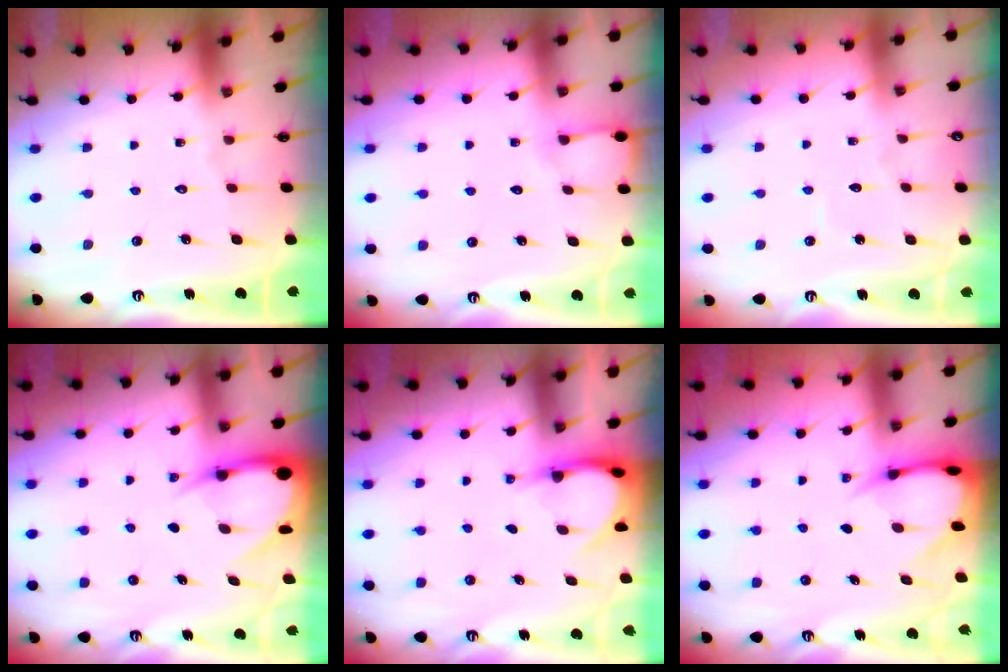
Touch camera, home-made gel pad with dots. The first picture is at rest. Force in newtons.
{"total": 3.5, "press": 3.5, "slide": 0.5}
{"total": 2.5, "press": 2.4, "slide": 0.3}
{"total": 5.8, "press": 5.8, "slide": 0.7}
{"total": 3.9, "press": 3.9, "slide": 0.3}
{"total": 5.1, "press": 5.1, "slide": 0.5}